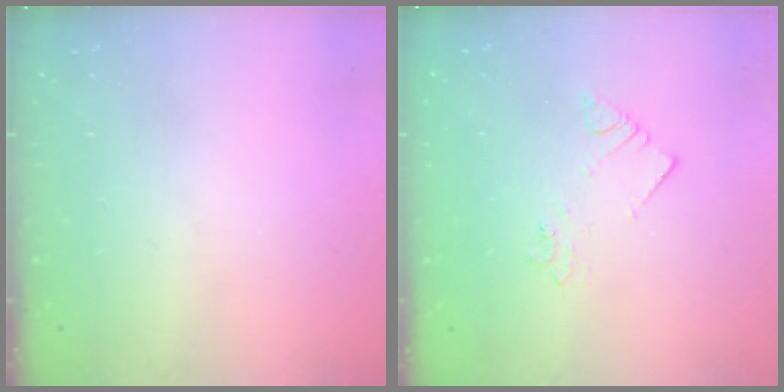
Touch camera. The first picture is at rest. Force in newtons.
{"total": 2.1, "press": 2.1, "slide": 0.4}